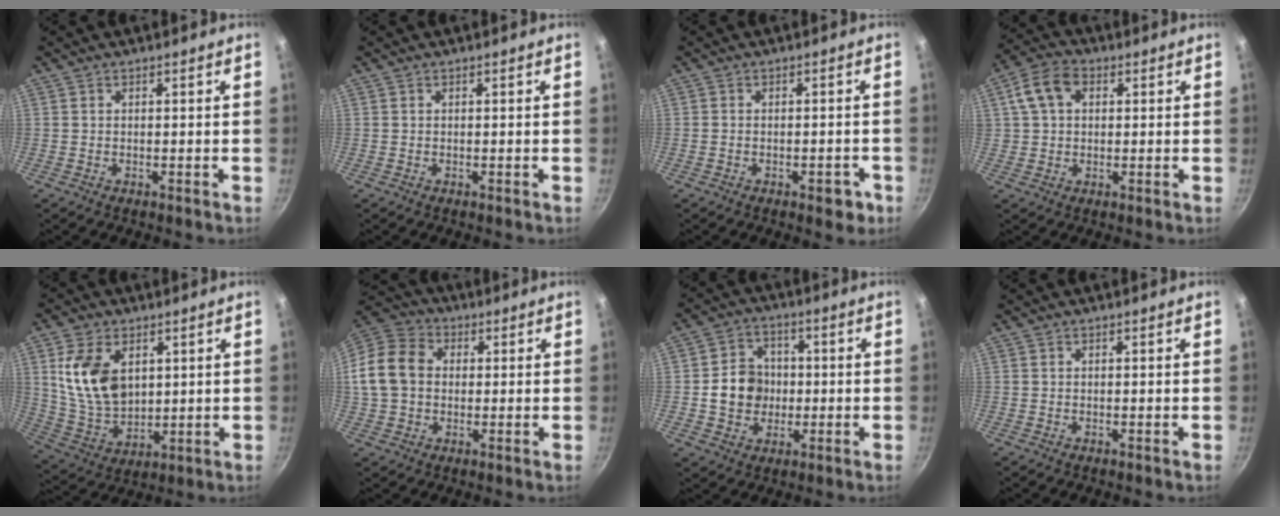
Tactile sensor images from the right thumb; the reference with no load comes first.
{"total": 0.0}
{"total": 3.8, "force": [-1.9, 1.9, 2.7], "torque": [-0.020, 0.019, -0.016]}
{"total": 8.0, "force": [2.2, 5.8, 5.1], "torque": [-0.085, 0.015, 0.031]}
{"total": 14.1, "force": [3.9, 9.4, 9.7], "torque": [-0.161, -0.026, 0.089]}
{"total": 13.0, "force": [1.0, 10.4, 7.7], "torque": [-0.126, 0.025, 0.003]}
{"total": 9.3, "force": [-0.4, 8.2, 4.4], "torque": [-0.042, 0.014, -0.012]}
{"total": 0.0}